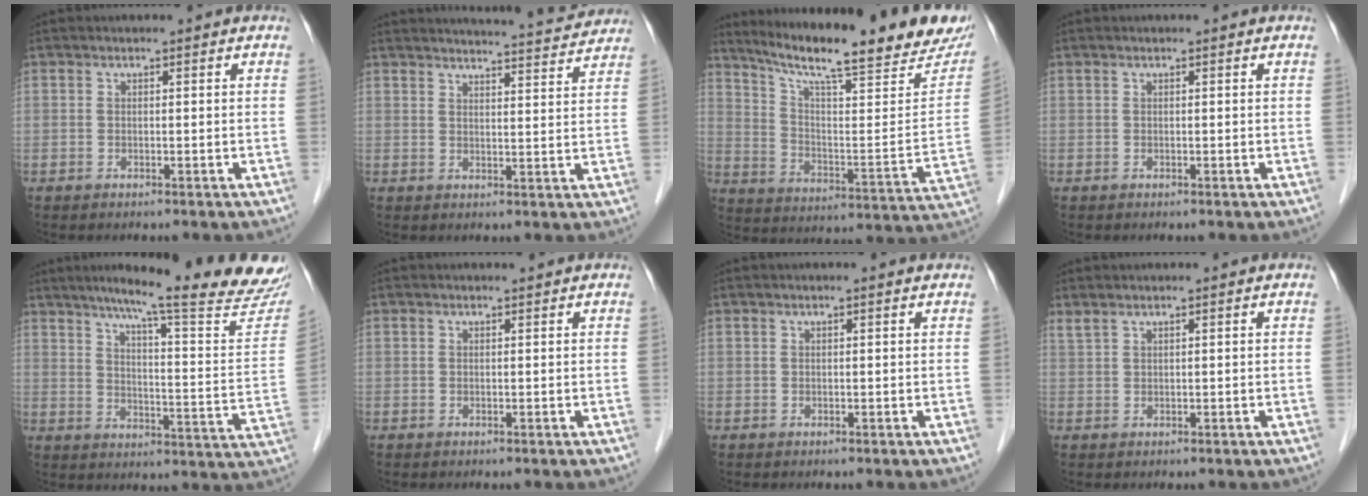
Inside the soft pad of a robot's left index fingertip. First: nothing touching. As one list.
[{"total": 12.1, "force": [11.8, 0.6, 3.0], "torque": [-0.039, -0.009, 0.136]}, {"total": 25.1, "force": [20.7, 2.7, 13.9], "torque": [-0.224, -0.048, 0.287]}, {"total": 0.0}, {"total": 22.6, "force": [19.5, 0.0, 11.4], "torque": [-0.153, -0.064, 0.244]}, {"total": 0.0}, {"total": 0.7, "force": [0.5, -0.1, 0.4], "torque": [-0.013, 0.006, 0.010]}, {"total": 1.1, "force": [1.0, 0.1, 0.4], "torque": [-0.014, 0.009, 0.028]}]